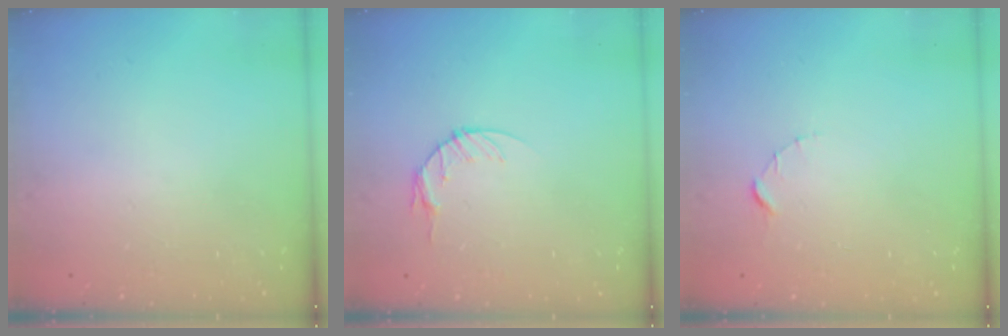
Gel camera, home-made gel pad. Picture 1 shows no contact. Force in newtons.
{"total": 4.6, "press": 4.6, "slide": 0.6}
{"total": 1.5, "press": 1.5, "slide": 0.2}